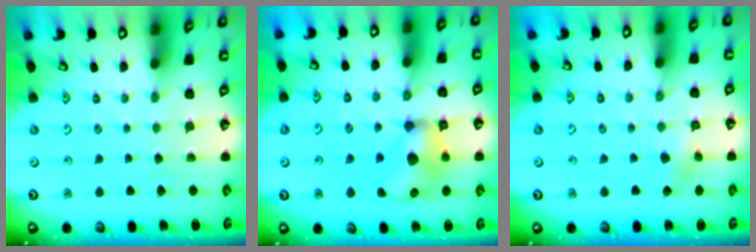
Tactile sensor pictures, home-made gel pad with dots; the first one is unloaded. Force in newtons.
{"total": 12.7, "press": 12.7, "slide": 0.7}
{"total": 3.9, "press": 3.8, "slide": 0.8}